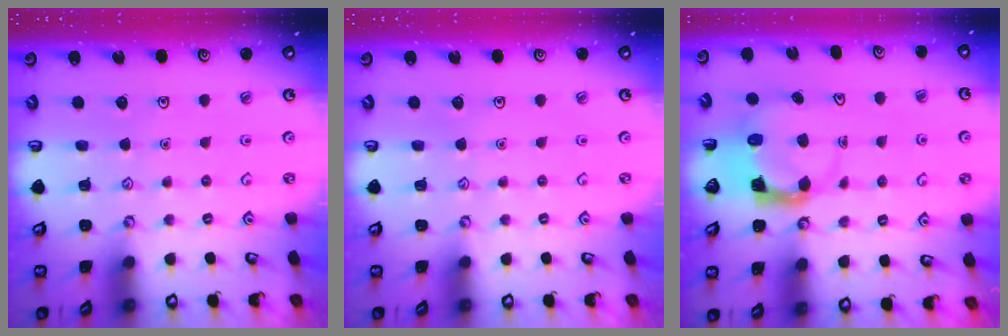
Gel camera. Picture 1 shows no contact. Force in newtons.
{"total": 0.0}
{"total": 3.9, "press": 3.9, "slide": 0.5}